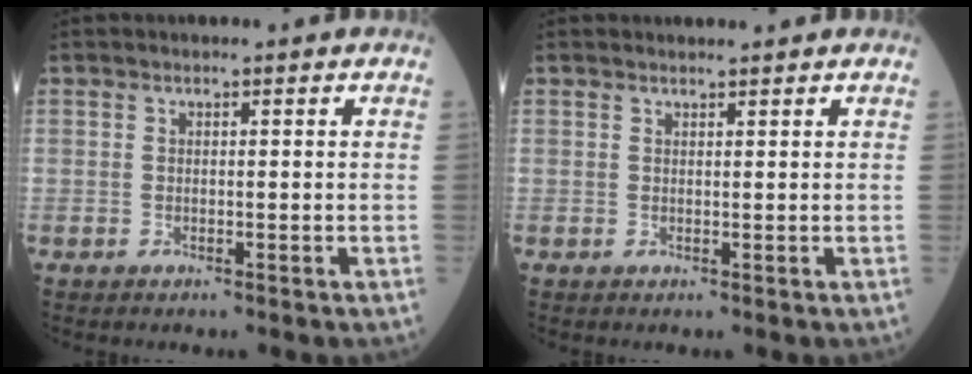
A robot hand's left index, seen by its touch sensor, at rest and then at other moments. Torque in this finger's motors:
{"motor_torque": [-0.17, -0.11, -0.24, -0.09]}